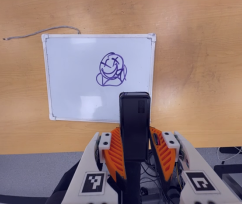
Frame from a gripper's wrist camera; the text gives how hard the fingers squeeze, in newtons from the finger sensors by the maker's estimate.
{"total": 4.2, "left": 2.9, "right": 5.4}